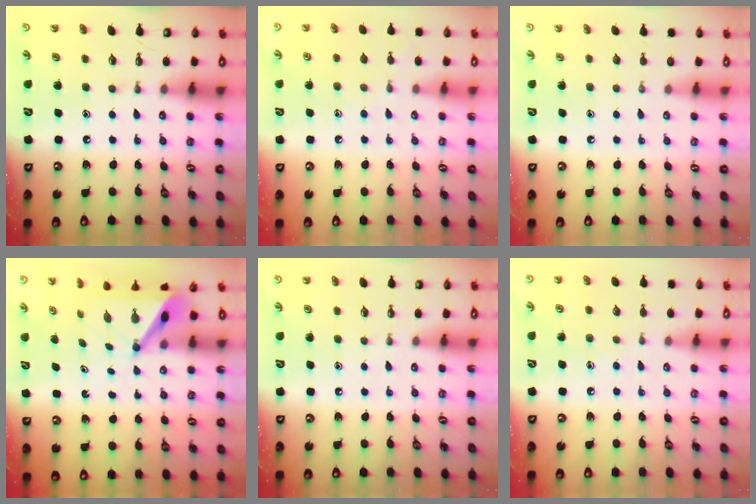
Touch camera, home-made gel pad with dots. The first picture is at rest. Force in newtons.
{"total": 5.5, "press": 5.5, "slide": 0.5}
{"total": 0.0}
{"total": 5.9, "press": 5.9, "slide": 0.1}
{"total": 0.0}
{"total": 4.9, "press": 4.8, "slide": 0.6}